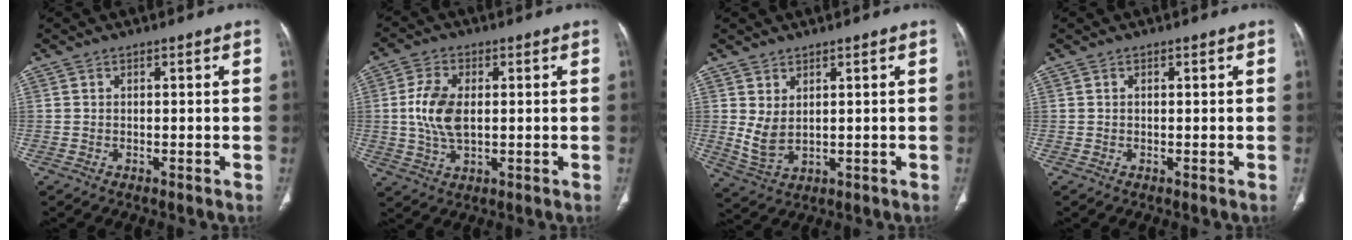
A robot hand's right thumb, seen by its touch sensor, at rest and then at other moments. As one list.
[{"total": 8.5, "force": [0.6, 4.9, 7.0], "torque": [-0.144, -0.001, 0.013]}, {"total": 4.9, "force": [1.3, 2.8, 3.8], "torque": [-0.073, -0.012, 0.040]}, {"total": 0.0}]